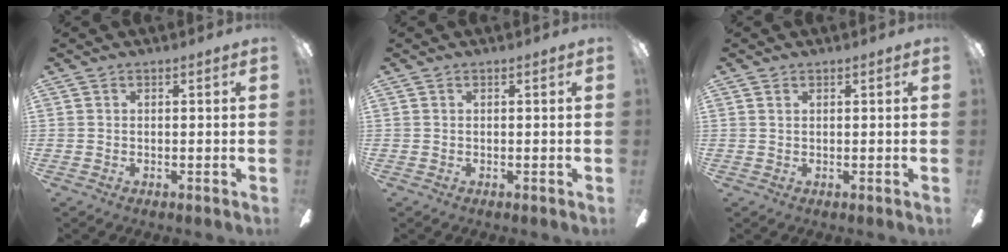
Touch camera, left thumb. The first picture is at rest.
{"total": 0.0}
{"total": 0.8, "force": [0.5, 0.4, 0.4], "torque": [-0.010, 0.003, 0.008]}